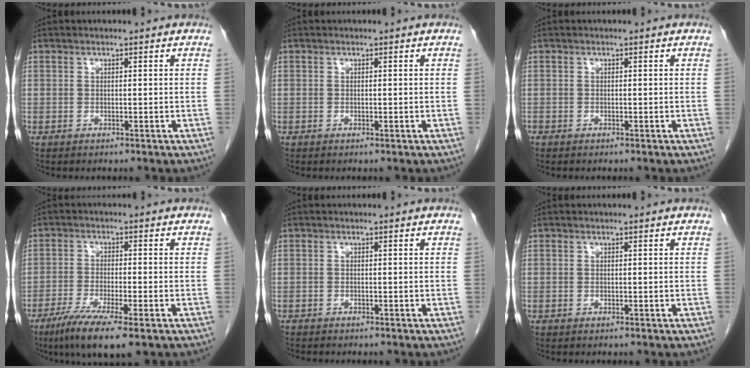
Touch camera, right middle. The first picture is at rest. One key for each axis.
{"total": 0.0}
{"total": 0.0}
{"total": 9.1, "fx": -5.6, "fy": 0.7, "fz": 7.2, "tx": -0.128, "ty": -0.024, "tz": -0.090}
{"total": 1.5, "fx": -1.3, "fy": 0.4, "fz": 0.5, "tx": -0.012, "ty": -0.003, "tz": -0.019}
{"total": 0.0}